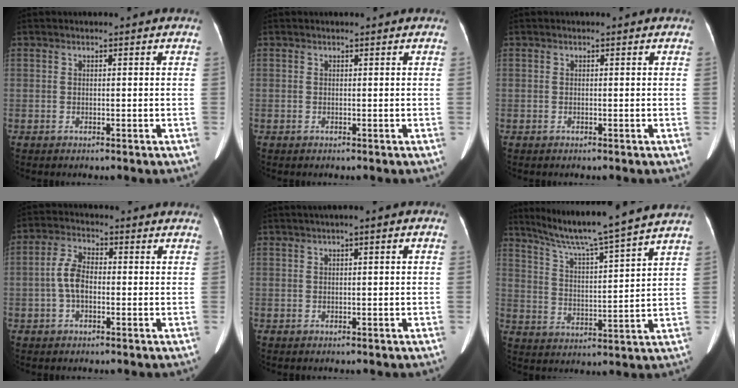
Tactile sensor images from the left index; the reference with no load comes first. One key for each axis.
{"total": 0.0}
{"total": 0.0}
{"total": 5.0, "fx": -0.9, "fy": 2.8, "fz": 4.1, "tx": -0.092, "ty": 0.016, "tz": -0.021}
{"total": 2.3, "fx": 0.4, "fy": 0.4, "fz": 2.2, "tx": -0.026, "ty": 0.009, "tz": 0.002}
{"total": 13.8, "fx": 11.9, "fy": -2.2, "fz": 6.6, "tx": -0.114, "ty": -0.006, "tz": 0.191}